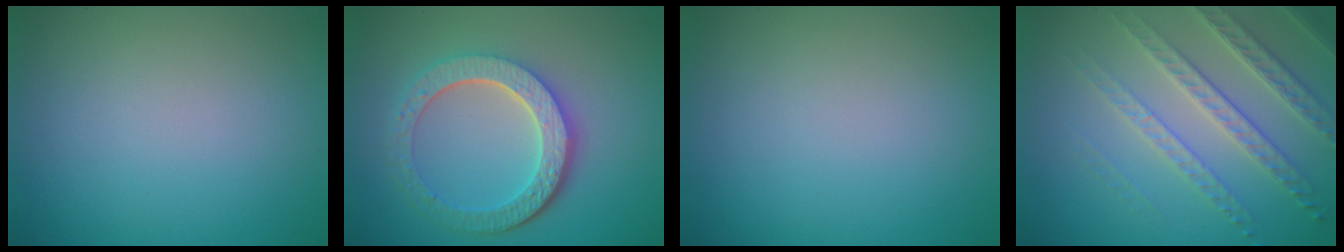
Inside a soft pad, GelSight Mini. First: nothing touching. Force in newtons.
{"total": 6.1, "press": 4.6, "slide": 4.0}
{"total": 0.0}
{"total": 4.7, "press": 4.0, "slide": 2.5}